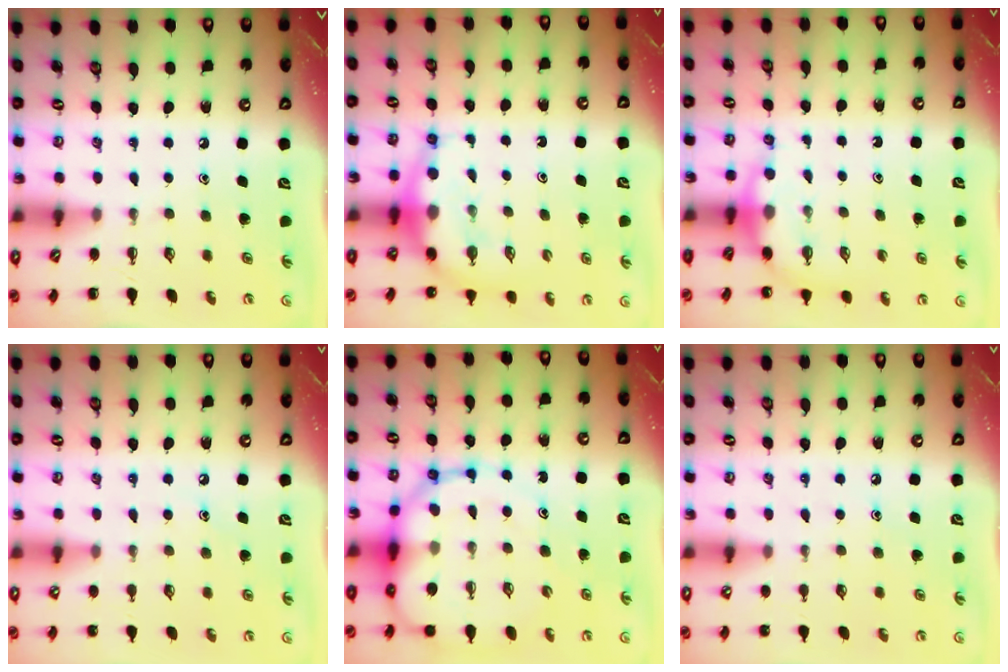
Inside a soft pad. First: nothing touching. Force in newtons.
{"total": 7.2, "press": 7.2, "slide": 1.1}
{"total": 5.4, "press": 5.4, "slide": 0.6}
{"total": 6.9, "press": 6.6, "slide": 1.8}
{"total": 15.5, "press": 15.0, "slide": 3.9}
{"total": 6.6, "press": 6.3, "slide": 2.0}